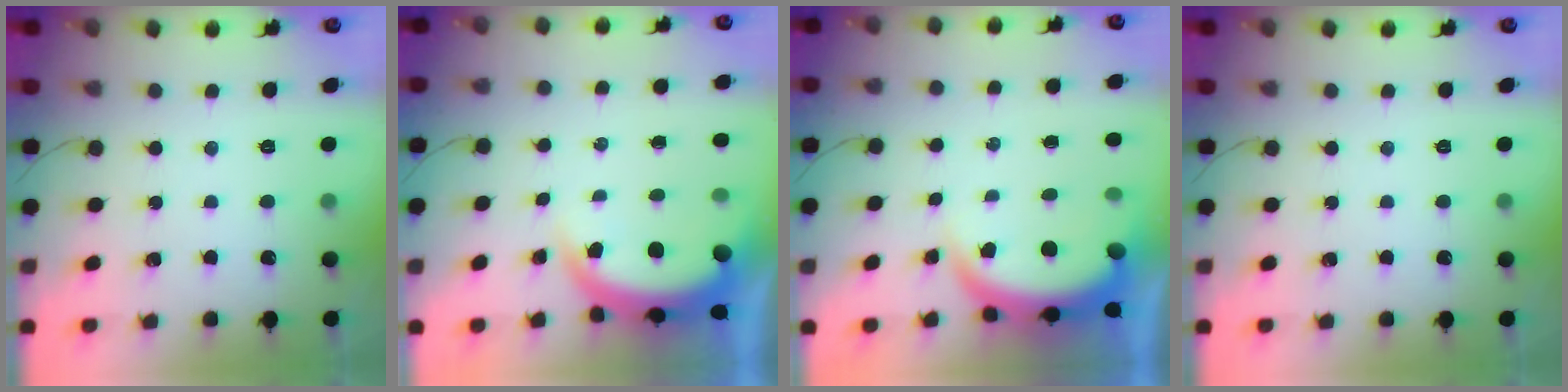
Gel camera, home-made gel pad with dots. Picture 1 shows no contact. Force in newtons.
{"total": 5.1, "press": 5.1, "slide": 0.3}
{"total": 6.8, "press": 6.8, "slide": 0.9}
{"total": 0.0}